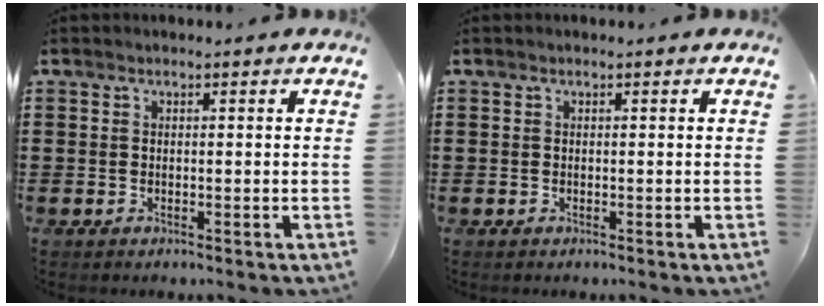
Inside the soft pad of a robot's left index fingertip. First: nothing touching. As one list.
[{"total": 0.0}]